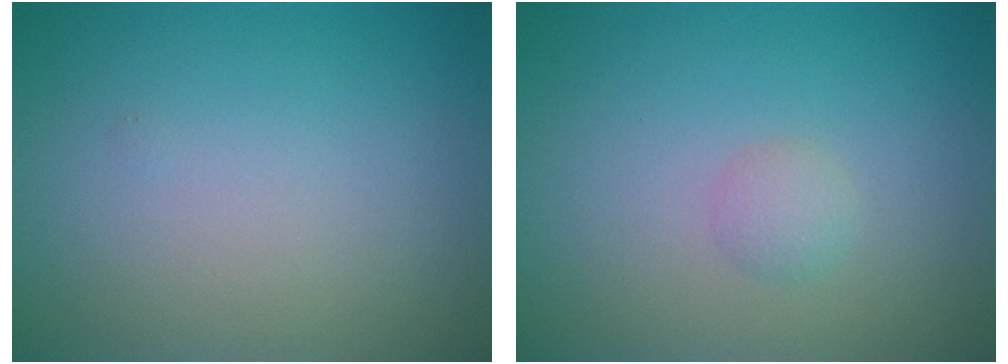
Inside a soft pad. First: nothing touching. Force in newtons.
{"total": 1.2, "press": 1.2, "slide": 0.0}